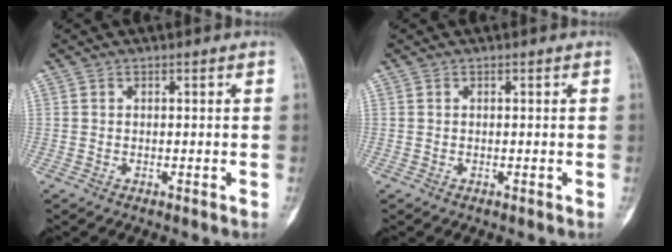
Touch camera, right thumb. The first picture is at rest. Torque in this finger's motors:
{"motor_torque": [2.11, 2.13, -0.05, -0.05, 0.00]}